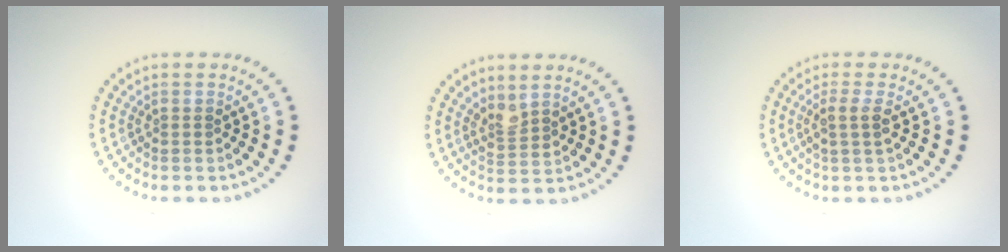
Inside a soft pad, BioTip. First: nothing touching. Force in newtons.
{"total": 1.8, "press": 1.5, "slide": 1.1}
{"total": 1.7, "press": 1.3, "slide": 1.0}